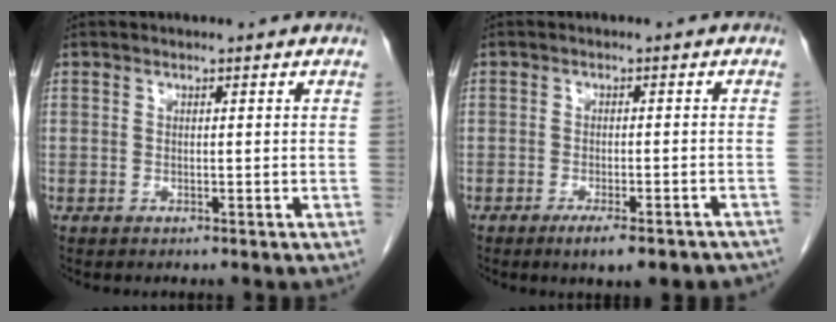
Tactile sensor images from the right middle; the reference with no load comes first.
{"total": 8.3, "force": [-6.5, 1.9, 4.8], "torque": [-0.045, -0.004, -0.082]}